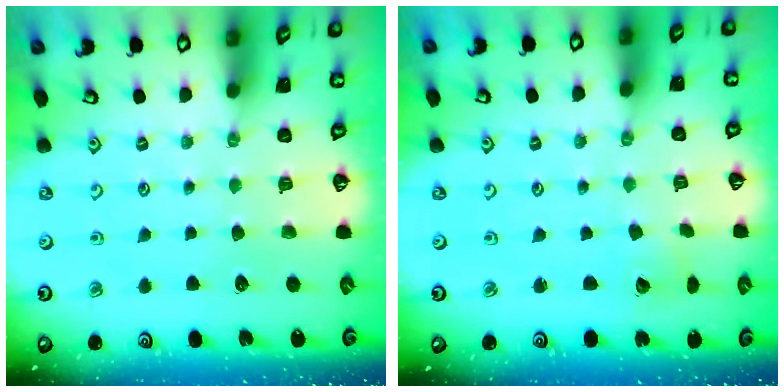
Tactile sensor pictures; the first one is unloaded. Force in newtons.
{"total": 2.6, "press": 2.5, "slide": 0.3}